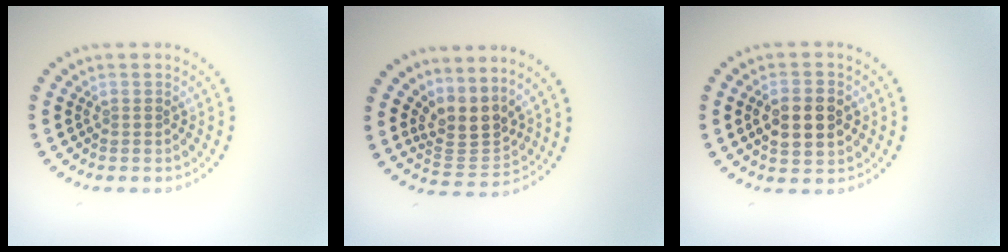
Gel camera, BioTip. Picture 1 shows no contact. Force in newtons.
{"total": 3.4, "press": 2.6, "slide": 2.1}
{"total": 4.6, "press": 4.6, "slide": 0.4}